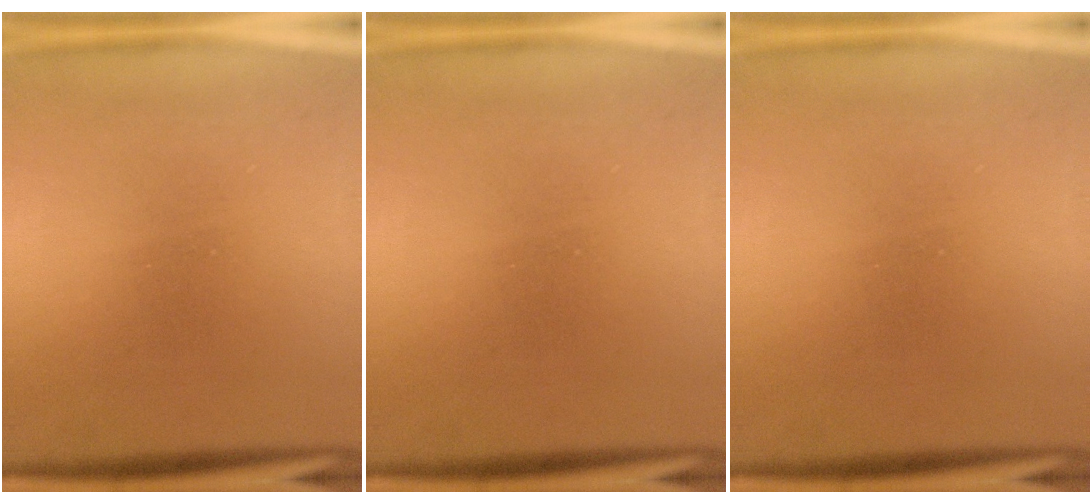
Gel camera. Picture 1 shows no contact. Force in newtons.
{"total": 0.0}
{"total": 0.0}